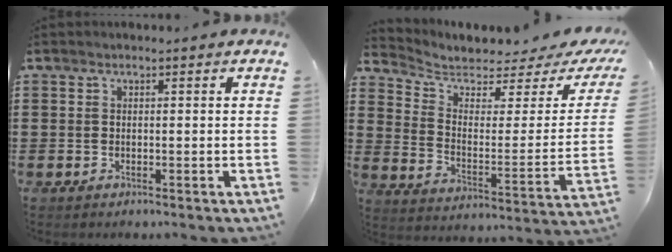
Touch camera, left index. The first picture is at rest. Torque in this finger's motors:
{"motor_torque": [0.93, -0.07, 0.06, 0.03]}